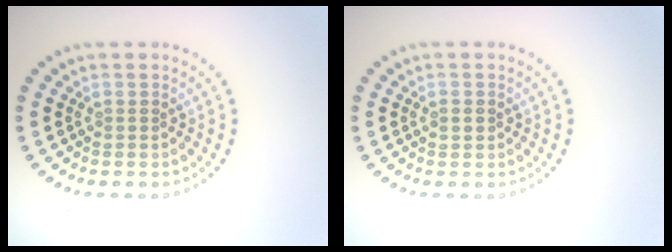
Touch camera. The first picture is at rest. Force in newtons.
{"total": 0.9, "press": 0.9, "slide": 0.1}